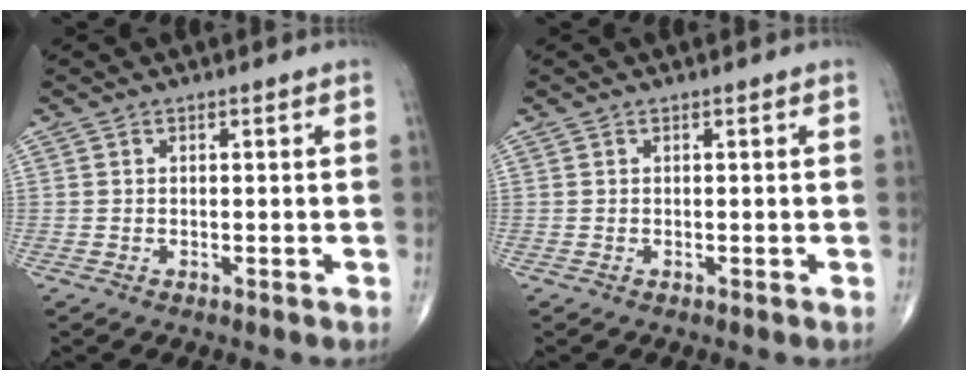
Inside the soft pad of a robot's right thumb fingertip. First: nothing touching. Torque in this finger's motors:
{"motor_torque": [0.00, 0.00, 0.00, 0.00, 0.00]}